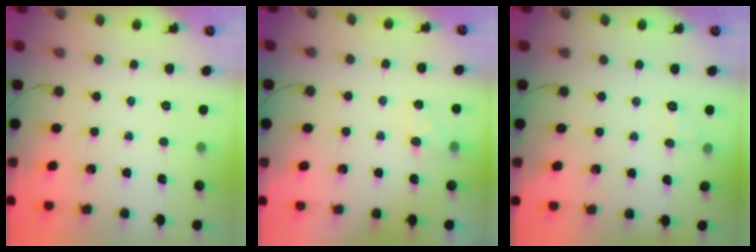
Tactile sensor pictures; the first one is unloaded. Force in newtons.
{"total": 5.6, "press": 5.3, "slide": 1.6}
{"total": 6.1, "press": 5.9, "slide": 1.6}